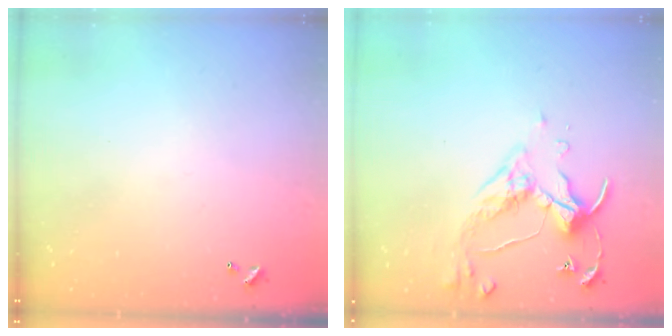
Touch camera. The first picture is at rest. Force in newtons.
{"total": 4.8, "press": 4.7, "slide": 1.0}